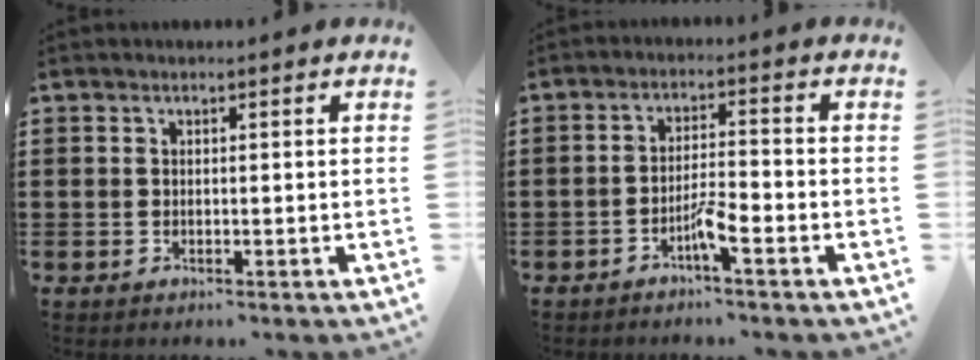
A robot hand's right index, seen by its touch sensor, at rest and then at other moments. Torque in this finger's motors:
{"motor_torque": [0.11, 0.01, 0.28, 0.07]}